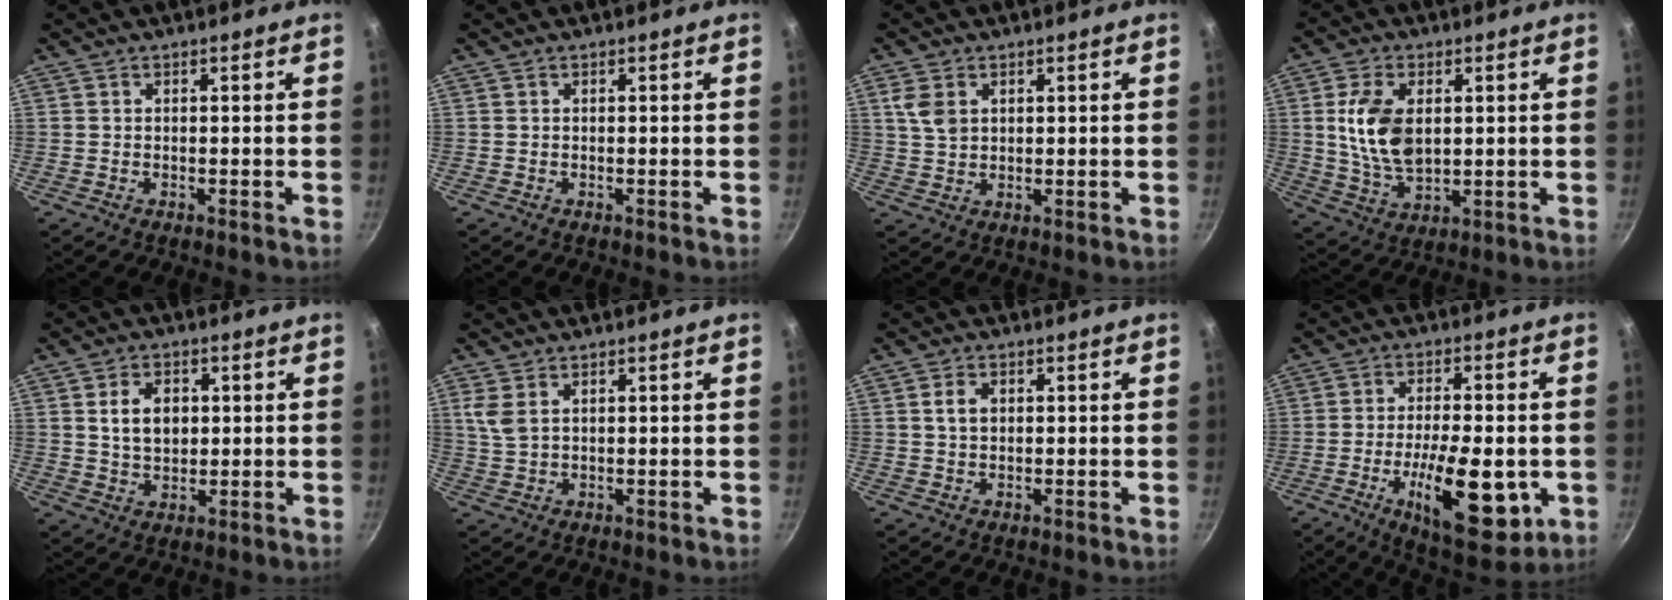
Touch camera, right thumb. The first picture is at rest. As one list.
[{"total": 0.0}, {"total": 5.0, "force": [1.9, 3.5, 3.1], "torque": [-0.056, -0.002, 0.039]}, {"total": 11.9, "force": [2.1, 7.1, 9.3], "torque": [-0.167, -0.015, 0.045]}, {"total": 7.3, "force": [1.5, 5.2, 4.9], "torque": [-0.067, -0.005, 0.029]}, {"total": 4.2, "force": [1.8, 2.4, 2.9], "torque": [-0.060, -0.001, 0.040]}, {"total": 3.1, "force": [0.8, 2.2, 2.1], "torque": [-0.031, 0.002, 0.014]}, {"total": 17.4, "force": [-4.5, 6.9, 15.3], "torque": [-0.220, 0.002, -0.063]}]